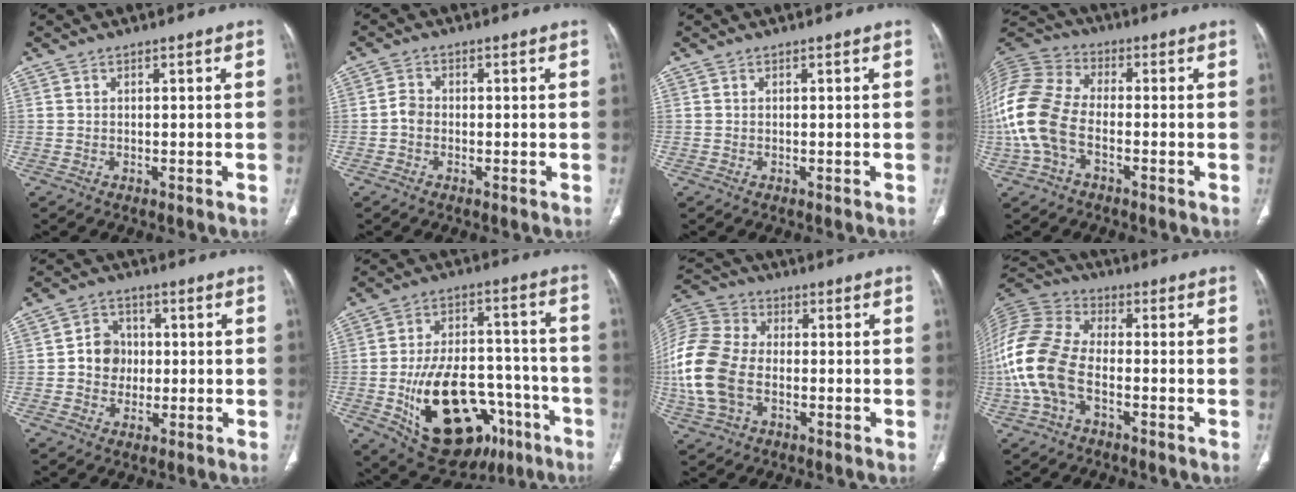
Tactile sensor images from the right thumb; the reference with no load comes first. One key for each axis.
{"total": 2.2, "fx": -0.6, "fy": 1.7, "fz": 1.2, "tx": -0.016, "ty": 0.007, "tz": -0.018}
{"total": 0.0}
{"total": 16.1, "fx": -3.4, "fy": 9.9, "fz": 12.2, "tx": -0.279, "ty": 0.029, "tz": -0.068}
{"total": 6.6, "fx": -0.1, "fy": 5.9, "fz": 3.0, "tx": -0.015, "ty": 0.011, "tz": -0.009}
{"total": 25.1, "fx": -10.2, "fy": 14.5, "fz": 17.8, "tx": -0.285, "ty": 0.047, "tz": -0.138}
{"total": 17.6, "fx": -2.8, "fy": 11.8, "fz": 12.8, "tx": -0.296, "ty": 0.014, "tz": -0.054}
{"total": 16.1, "fx": -3.7, "fy": 9.5, "fz": 12.5, "tx": -0.282, "ty": 0.030, "tz": -0.074}